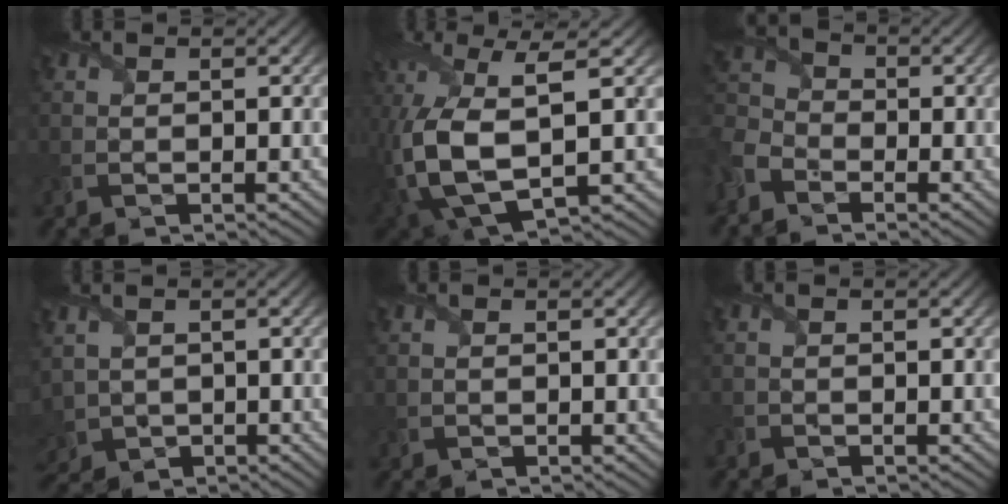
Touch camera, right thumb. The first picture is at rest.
{"total": 12.8, "force": [-0.5, 5.3, 11.6], "torque": [-0.275, -0.012, -0.006]}
{"total": 5.4, "force": [-3.6, 3.3, 2.3], "torque": [-0.073, -0.011, -0.089]}
{"total": 3.5, "force": [0.1, 2.9, 1.9], "torque": [-0.071, -0.020, 0.005]}
{"total": 0.6, "force": [0.0, 0.5, 0.3], "torque": [-0.007, -0.001, -0.001]}
{"total": 0.6, "force": [-0.5, 0.3, -0.1], "torque": [0.004, -0.004, -0.008]}